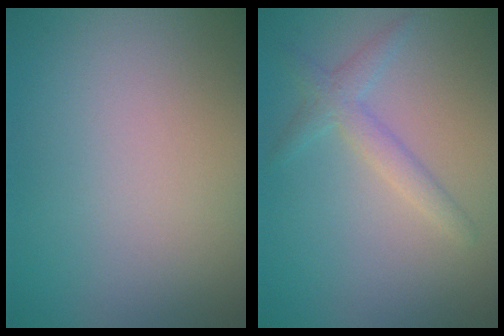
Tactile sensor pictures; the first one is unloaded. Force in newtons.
{"total": 2.3, "press": 2.3, "slide": 0.1}